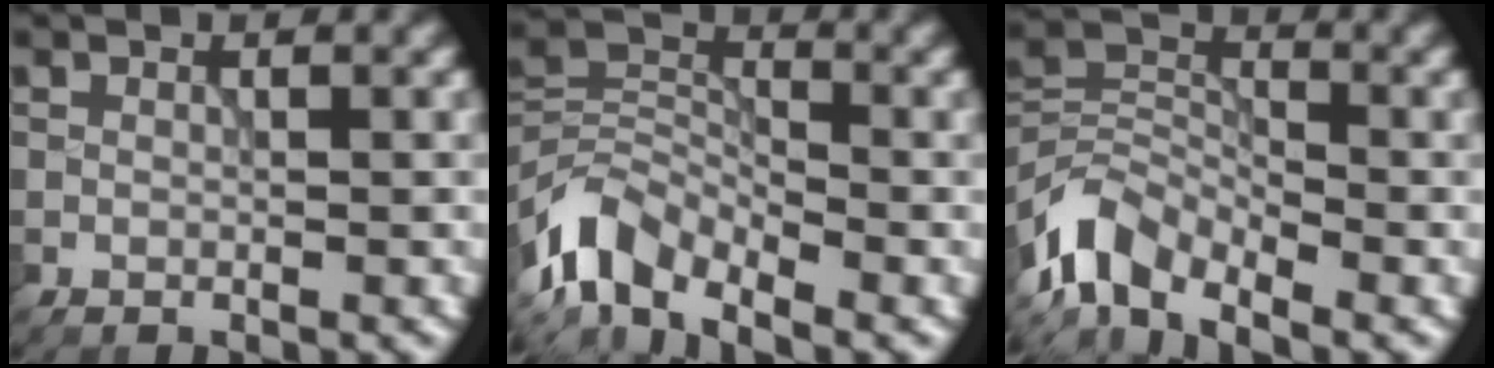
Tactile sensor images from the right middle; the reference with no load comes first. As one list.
[{"total": 6.6, "force": [-4.6, 3.1, 3.5], "torque": [-0.061, 0.000, -0.106]}, {"total": 6.2, "force": [-4.5, 2.9, 3.1], "torque": [-0.055, -0.001, -0.104]}]